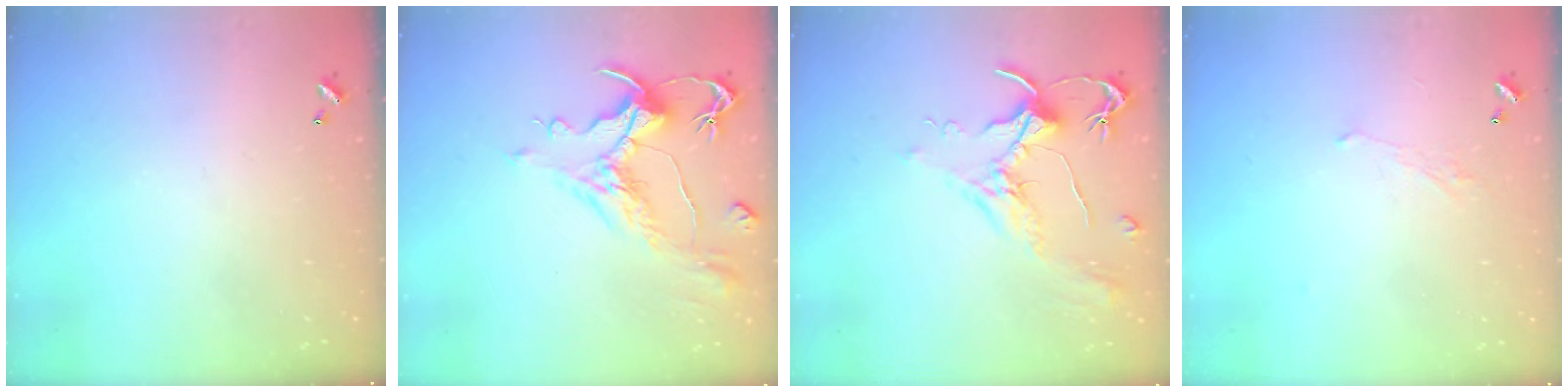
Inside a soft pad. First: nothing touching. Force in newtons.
{"total": 1.6, "press": 0.7, "slide": 1.4}
{"total": 2.0, "press": 1.8, "slide": 0.8}
{"total": 1.7, "press": 1.6, "slide": 0.6}